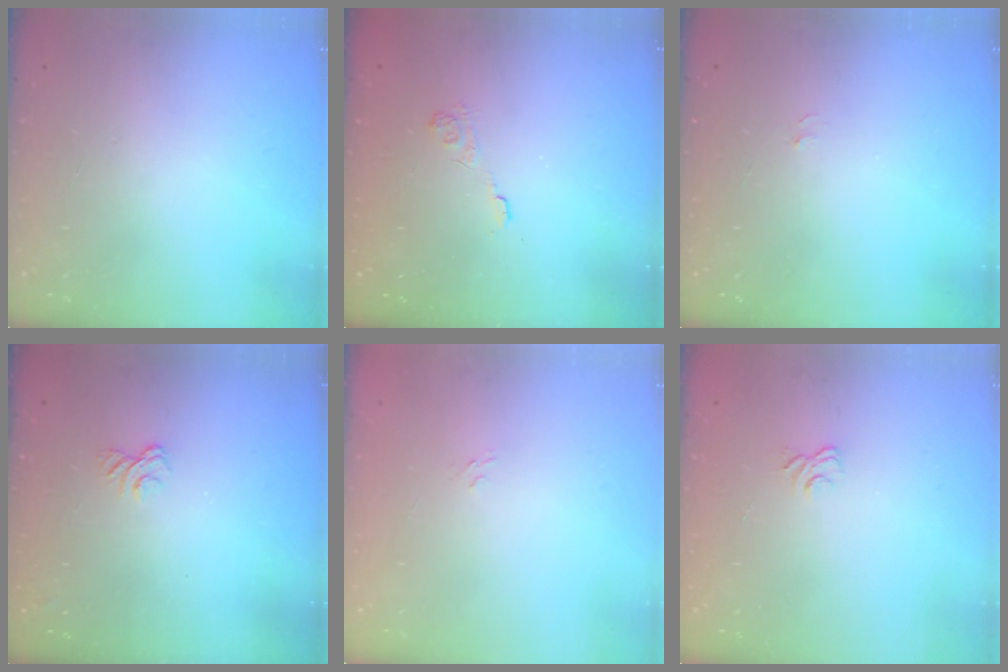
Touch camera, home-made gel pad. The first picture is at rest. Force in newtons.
{"total": 3.0, "press": 2.6, "slide": 1.5}
{"total": 2.8, "press": 2.8, "slide": 0.3}
{"total": 2.3, "press": 2.0, "slide": 1.2}
{"total": 2.7, "press": 2.4, "slide": 1.1}
{"total": 2.9, "press": 2.6, "slide": 1.3}